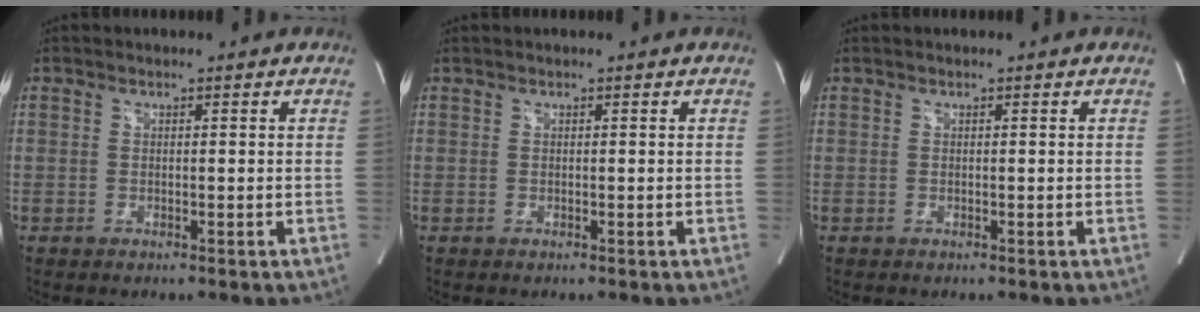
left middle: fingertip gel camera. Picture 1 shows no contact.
{"total": 0.0}
{"total": 0.0}